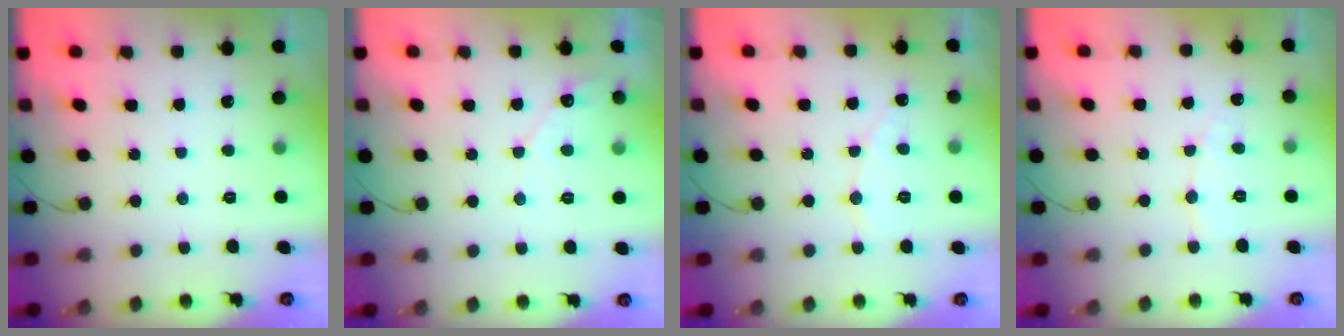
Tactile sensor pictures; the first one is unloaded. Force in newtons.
{"total": 4.0, "press": 4.0, "slide": 0.2}
{"total": 4.6, "press": 4.6, "slide": 0.2}
{"total": 4.3, "press": 4.2, "slide": 0.5}